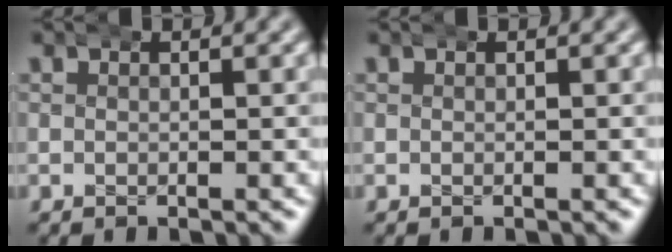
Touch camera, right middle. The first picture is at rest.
{"total": 0.0}